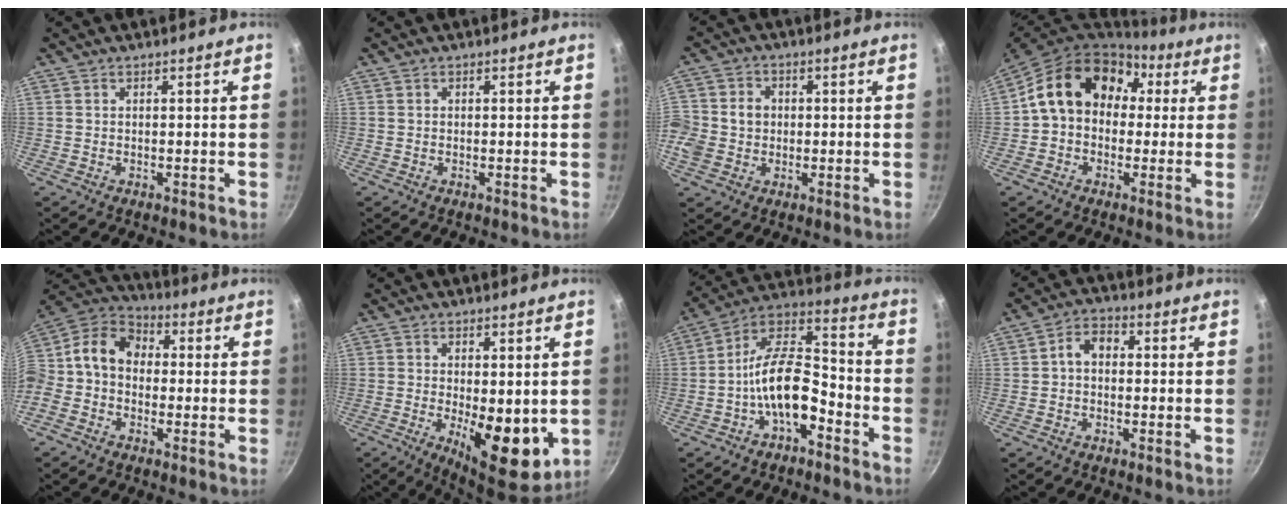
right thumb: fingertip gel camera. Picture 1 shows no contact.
{"total": 0.0}
{"total": 9.8, "force": [-0.7, 8.8, 4.2], "torque": [-0.087, 0.018, -0.023]}
{"total": 17.1, "force": [3.2, 13.3, 10.3], "torque": [-0.144, 0.045, 0.037]}
{"total": 12.7, "force": [-0.2, 9.9, 7.9], "torque": [-0.135, 0.049, -0.029]}
{"total": 12.3, "force": [-1.7, 5.4, 11.0], "torque": [-0.135, -0.015, -0.009]}
{"total": 13.5, "force": [-5.4, 6.7, 10.4], "torque": [-0.158, 0.065, -0.106]}
{"total": 4.6, "force": [0.1, 3.4, 3.2], "torque": [-0.044, 0.014, -0.010]}